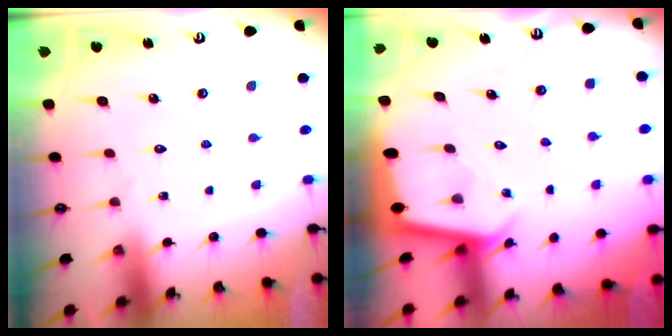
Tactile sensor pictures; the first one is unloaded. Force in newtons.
{"total": 2.3, "press": 2.3, "slide": 0.1}